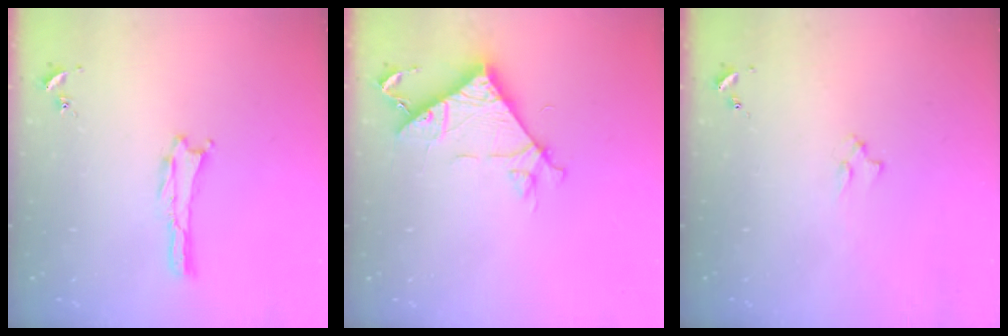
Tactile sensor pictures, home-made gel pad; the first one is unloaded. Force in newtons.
{"total": 7.5, "press": 7.5, "slide": 0.4}
{"total": 1.3, "press": 1.3, "slide": 0.3}